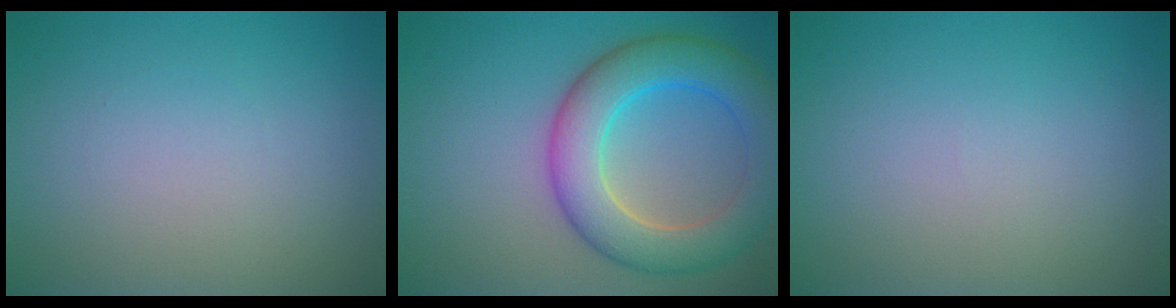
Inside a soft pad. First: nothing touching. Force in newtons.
{"total": 7.6, "press": 7.6, "slide": 0.2}
{"total": 0.0}